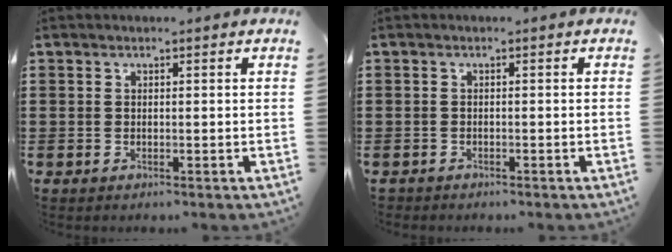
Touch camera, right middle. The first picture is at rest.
{"total": 0.7, "force": [-0.7, 0.1, -0.2], "torque": [0.000, 0.002, -0.017]}